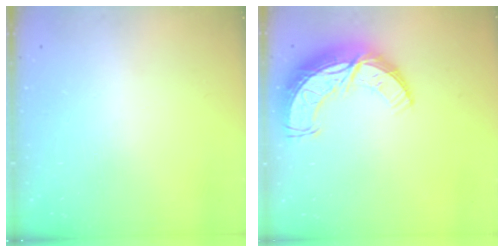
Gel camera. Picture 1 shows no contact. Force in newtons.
{"total": 13.4, "press": 13.4, "slide": 1.0}